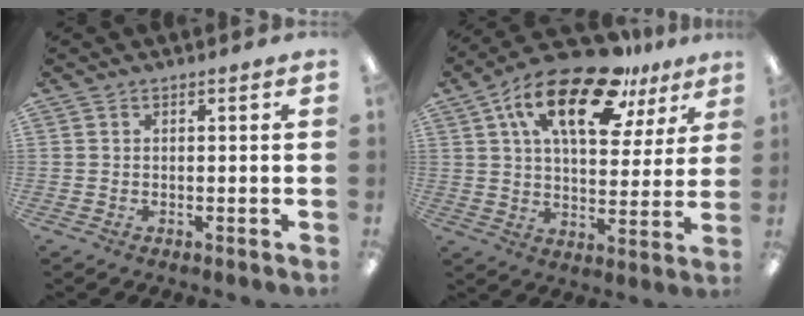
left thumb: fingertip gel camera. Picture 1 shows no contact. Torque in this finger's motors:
{"motor_torque": [0.48, 0.61, 1.69, -1.07, 0.38]}